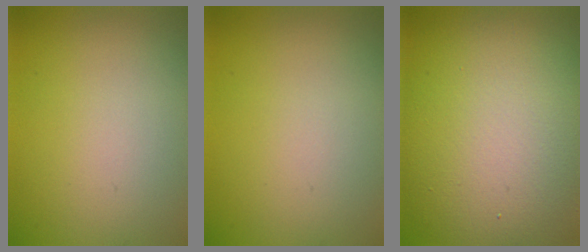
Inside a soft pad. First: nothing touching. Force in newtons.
{"total": 0.0}
{"total": 15.8, "press": 15.8, "slide": 1.3}